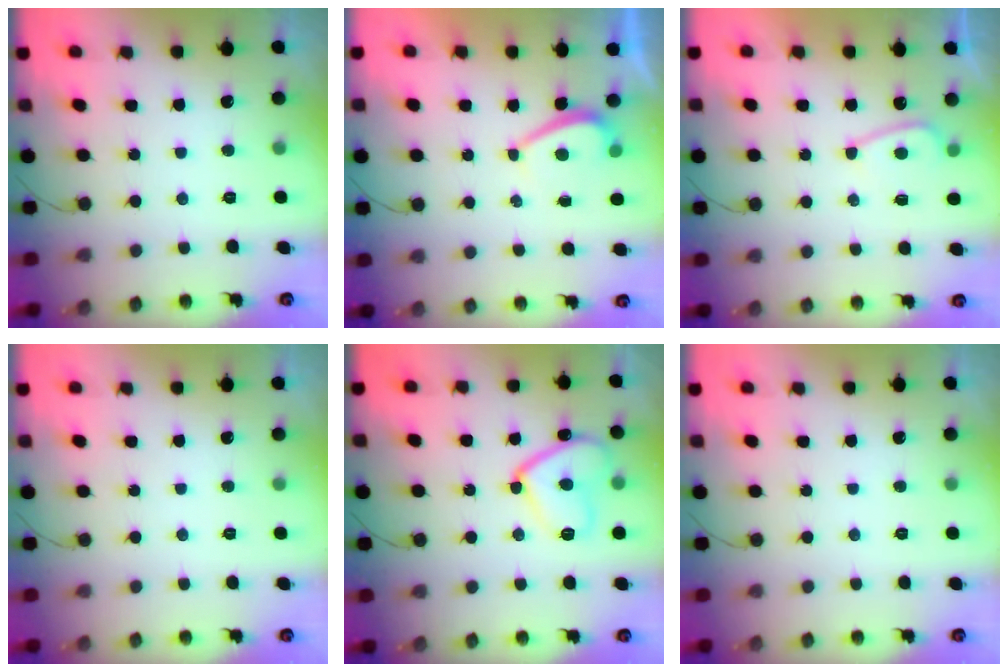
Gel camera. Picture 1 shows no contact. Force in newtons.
{"total": 1.4, "press": 1.3, "slide": 0.6}
{"total": 4.2, "press": 4.1, "slide": 1.0}
{"total": 0.0}
{"total": 12.2, "press": 12.2, "slide": 1.3}
{"total": 0.0}